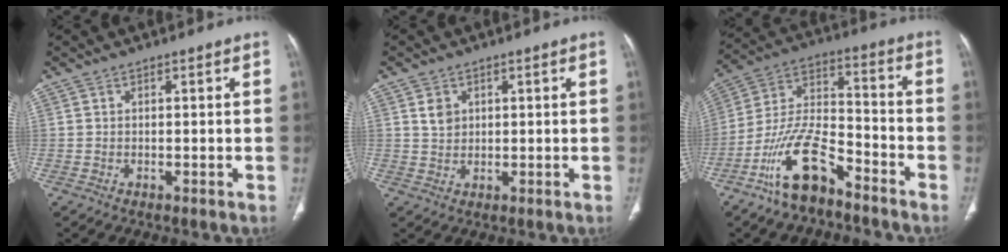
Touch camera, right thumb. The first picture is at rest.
{"total": 2.8, "force": [1.1, 2.3, 1.3], "torque": [-0.012, -0.008, 0.024]}
{"total": 13.8, "force": [-9.2, 5.4, 8.8], "torque": [-0.170, 0.073, -0.177]}